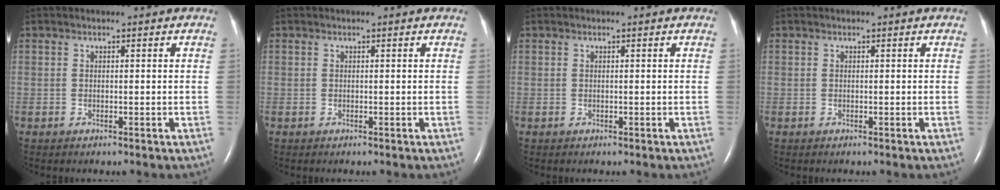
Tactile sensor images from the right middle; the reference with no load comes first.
{"total": 0.0}
{"total": 0.0}
{"total": 0.0}